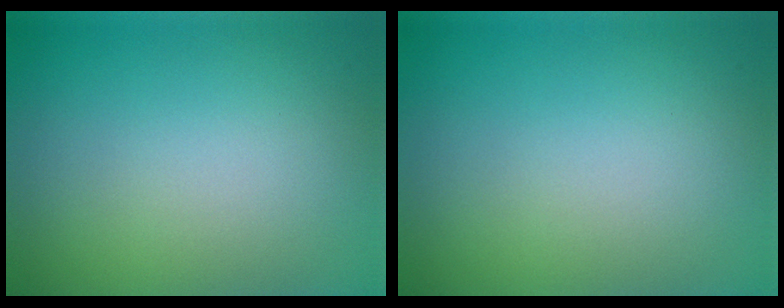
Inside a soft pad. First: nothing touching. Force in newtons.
{"total": 0.0}